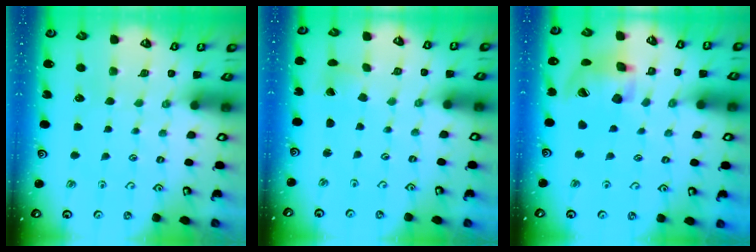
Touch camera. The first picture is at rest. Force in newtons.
{"total": 0.6, "press": 0.6, "slide": 0.0}
{"total": 14.2, "press": 14.1, "slide": 1.1}